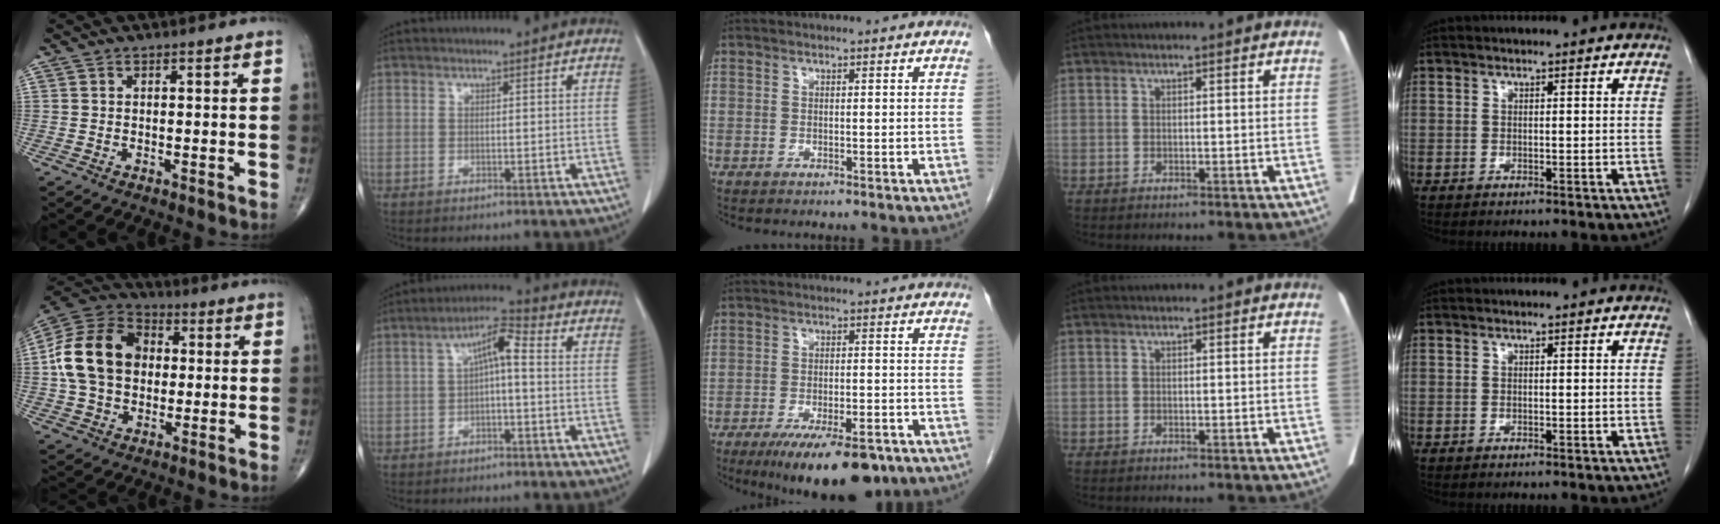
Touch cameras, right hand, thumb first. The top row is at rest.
{"thumb": {"total": 18.0, "force": [1.1, 13.4, 11.9], "torque": [-0.208, 0.024, 0.015]}, "index": {"total": 5.7, "force": [0.3, 1.3, 5.5], "torque": [-0.096, 0.026, 0.003]}, "middle": {"total": 13.2, "force": [-9.3, 3.9, 8.5], "torque": [-0.110, -0.012, -0.138]}}